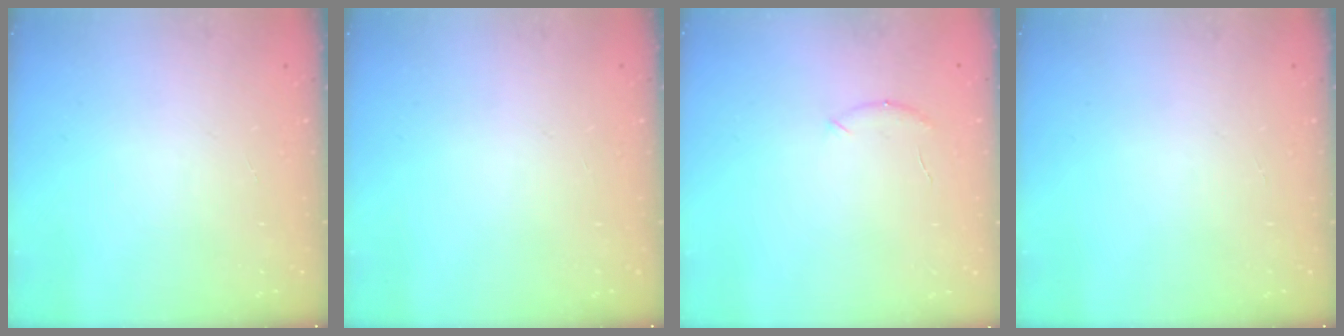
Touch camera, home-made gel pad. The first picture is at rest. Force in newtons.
{"total": 0.0}
{"total": 5.7, "press": 5.6, "slide": 1.0}
{"total": 0.0}